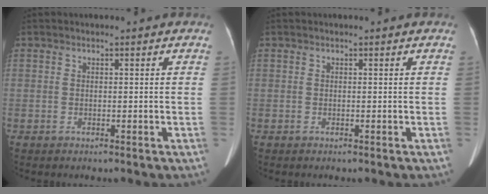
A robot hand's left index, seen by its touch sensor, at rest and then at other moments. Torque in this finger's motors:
{"motor_torque": [0.00, 0.00, 0.00, 0.00]}